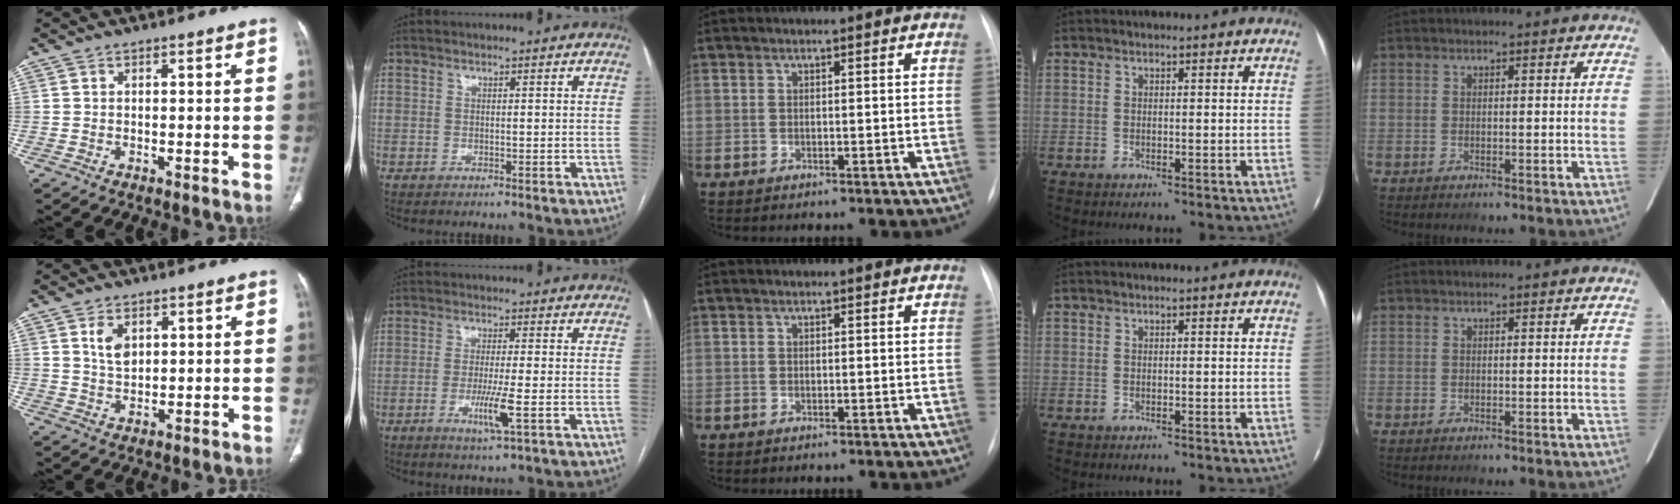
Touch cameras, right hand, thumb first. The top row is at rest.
{"thumb": {"total": 4.3, "force": [1.7, 2.7, 2.9], "torque": [-0.045, -0.011, 0.036]}, "index": {"total": 5.1, "force": [-1.6, -0.3, 4.8], "torque": [-0.096, -0.014, -0.030]}}